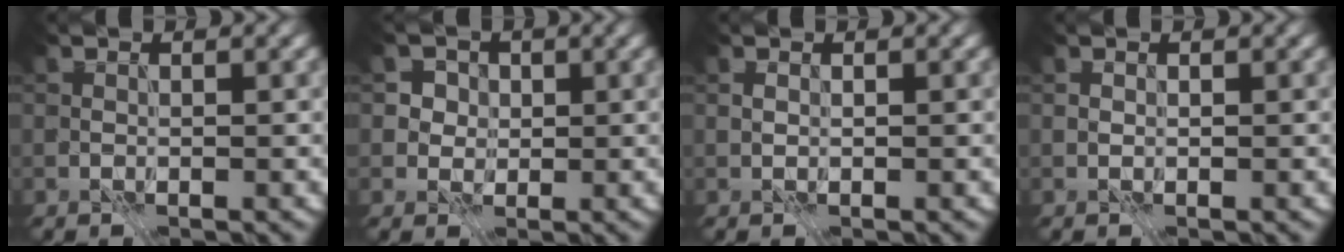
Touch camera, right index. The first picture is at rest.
{"total": 3.0, "force": [1.3, 2.6, 0.7], "torque": [0.011, 0.013, 0.005]}
{"total": 0.0}
{"total": 0.0}